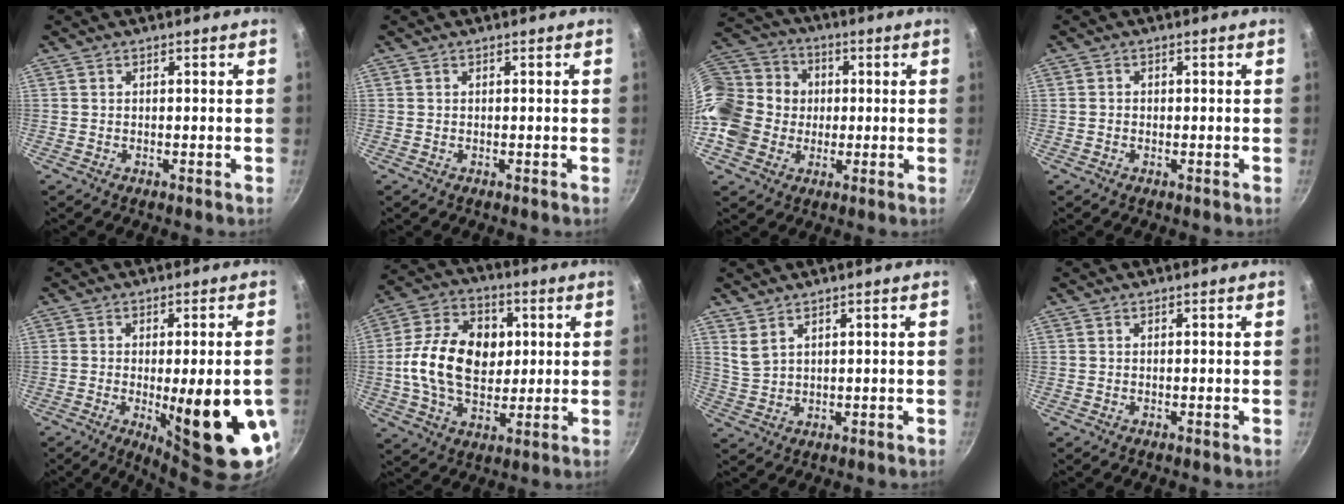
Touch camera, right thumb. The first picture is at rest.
{"total": 0.0}
{"total": 17.3, "force": [-0.4, 15.3, 8.0], "torque": [-0.150, 0.036, -0.009]}
{"total": 0.8, "force": [-0.2, 0.7, 0.2], "torque": [-0.003, 0.003, -0.005]}
{"total": 17.6, "force": [-4.2, 4.7, 16.5], "torque": [-0.196, -0.002, -0.042]}
{"total": 17.4, "force": [1.4, 12.2, 12.3], "torque": [-0.193, 0.013, 0.014]}
{"total": 3.2, "force": [2.2, 1.5, 1.7], "torque": [-0.031, -0.015, 0.054]}
{"total": 0.0}